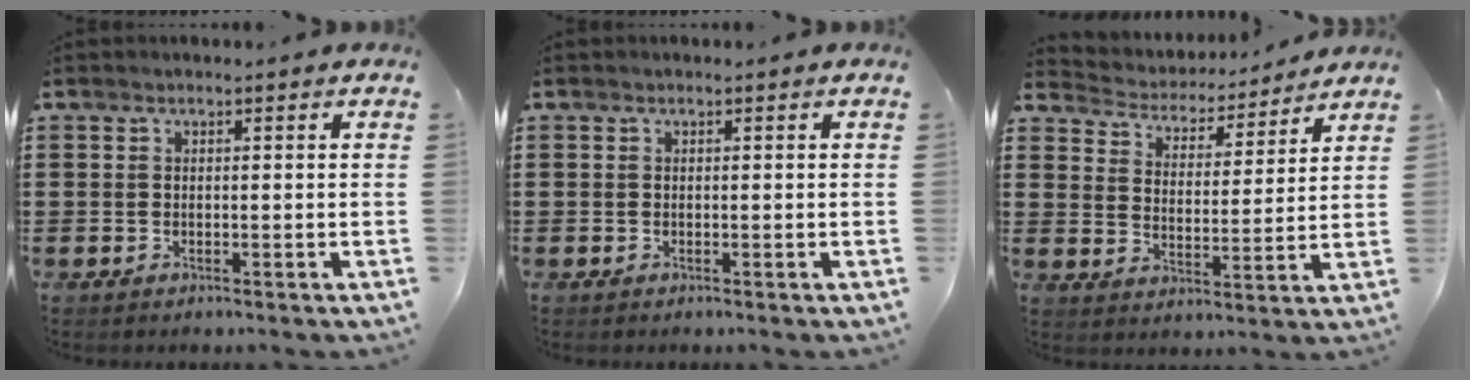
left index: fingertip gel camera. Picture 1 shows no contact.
{"total": 0.0}
{"total": 4.3, "force": [4.3, 0.7, 0.1], "torque": [-0.030, -0.033, 0.069]}